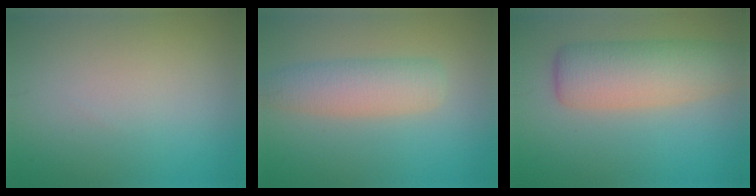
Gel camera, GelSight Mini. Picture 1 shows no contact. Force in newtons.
{"total": 4.5, "press": 4.5, "slide": 0.3}
{"total": 6.8, "press": 6.8, "slide": 0.3}